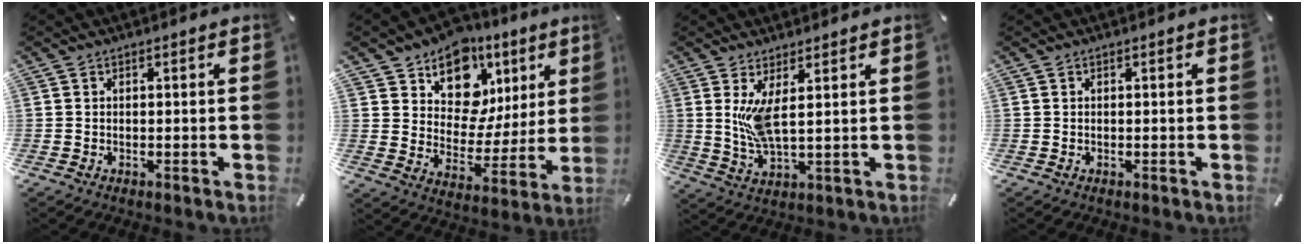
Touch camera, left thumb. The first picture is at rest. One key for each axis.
{"total": 14.1, "fx": 8.4, "fy": 10.2, "fz": 4.9, "tx": -0.072, "ty": -0.072, "tz": 0.151}
{"total": 7.4, "fx": 2.5, "fy": 2.2, "fz": 6.6, "tx": -0.135, "ty": -0.008, "tz": 0.042}
{"total": 0.0}